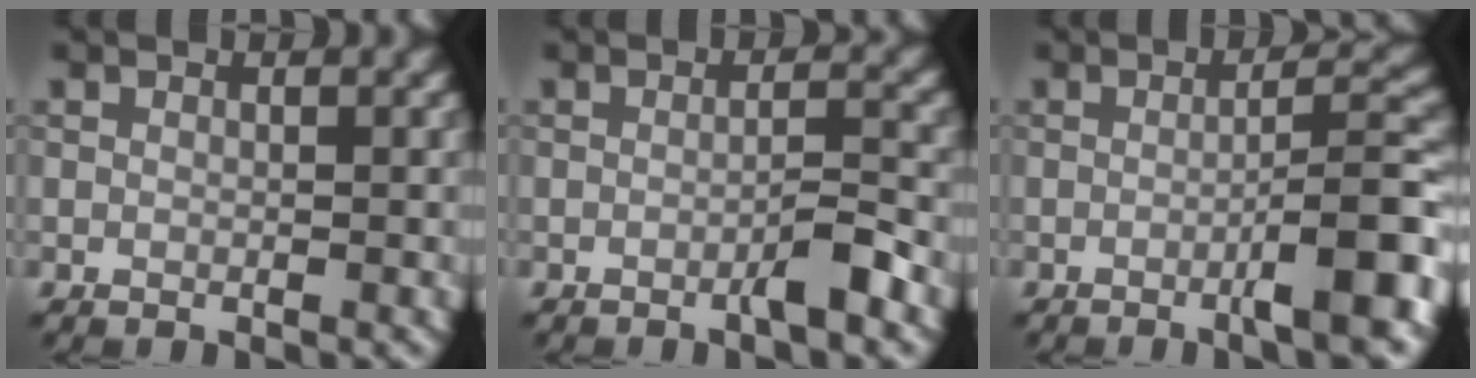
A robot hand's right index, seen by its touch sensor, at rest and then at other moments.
{"total": 2.3, "force": [-1.2, 0.1, 2.0], "torque": [-0.031, 0.009, -0.024]}
{"total": 6.2, "force": [-2.4, 0.8, 5.6], "torque": [-0.073, 0.018, -0.046]}